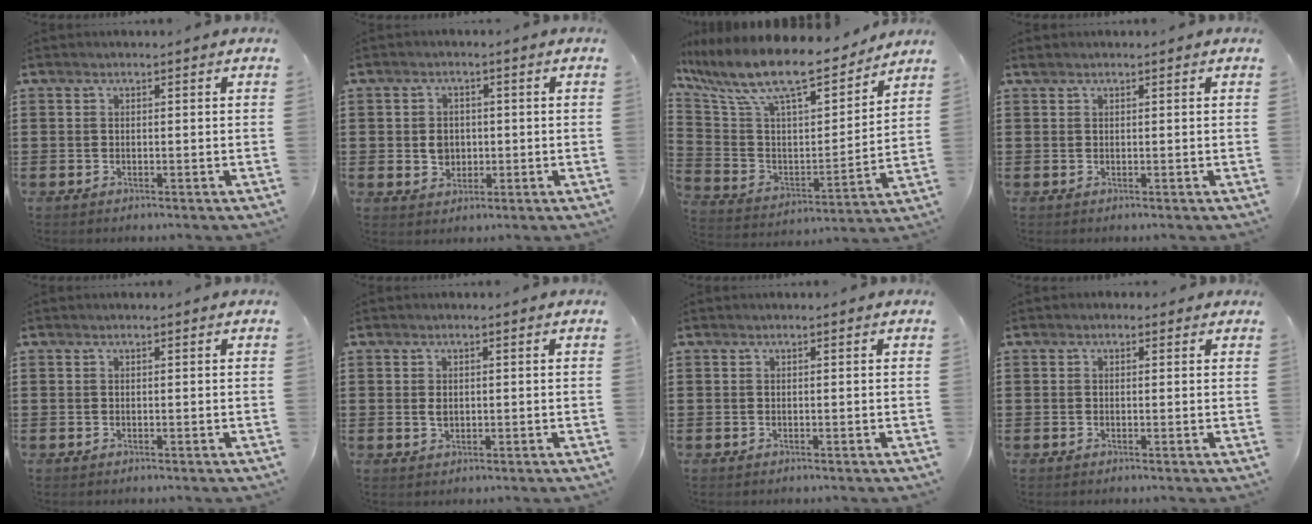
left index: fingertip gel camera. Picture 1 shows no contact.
{"total": 2.0, "force": [-0.1, 1.9, 0.6], "torque": [-0.017, 0.007, -0.006]}
{"total": 12.8, "force": [10.4, 2.3, 7.2], "torque": [-0.179, -0.066, 0.180]}
{"total": 0.5, "force": [0.5, 0.1, 0.1], "torque": [-0.003, 0.000, 0.011]}
{"total": 0.0}
{"total": 1.5, "force": [0.1, 1.0, 1.1], "torque": [-0.024, 0.005, 0.002]}
{"total": 0.0}
{"total": 0.8, "force": [0.1, 0.7, 0.4], "torque": [-0.010, 0.006, 0.001]}